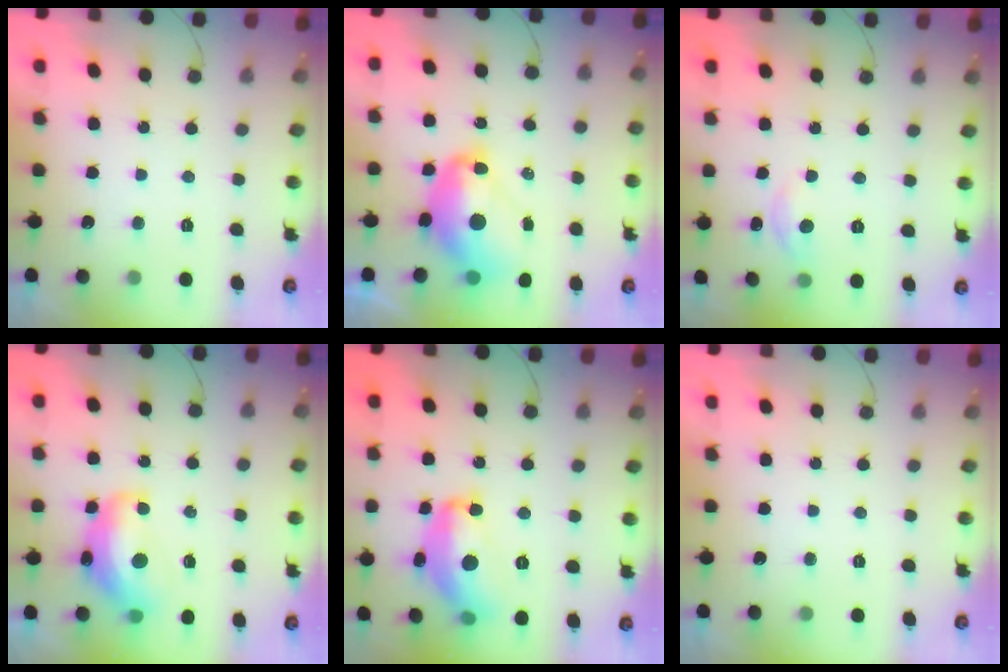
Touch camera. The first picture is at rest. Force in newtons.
{"total": 13.9, "press": 13.8, "slide": 1.7}
{"total": 4.6, "press": 4.6, "slide": 0.4}
{"total": 13.8, "press": 13.8, "slide": 1.1}
{"total": 16.6, "press": 16.6, "slide": 0.6}
{"total": 0.0}